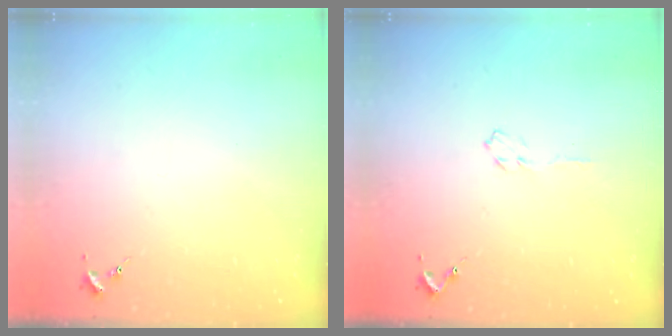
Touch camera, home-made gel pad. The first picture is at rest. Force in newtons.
{"total": 3.9, "press": 3.9, "slide": 0.4}